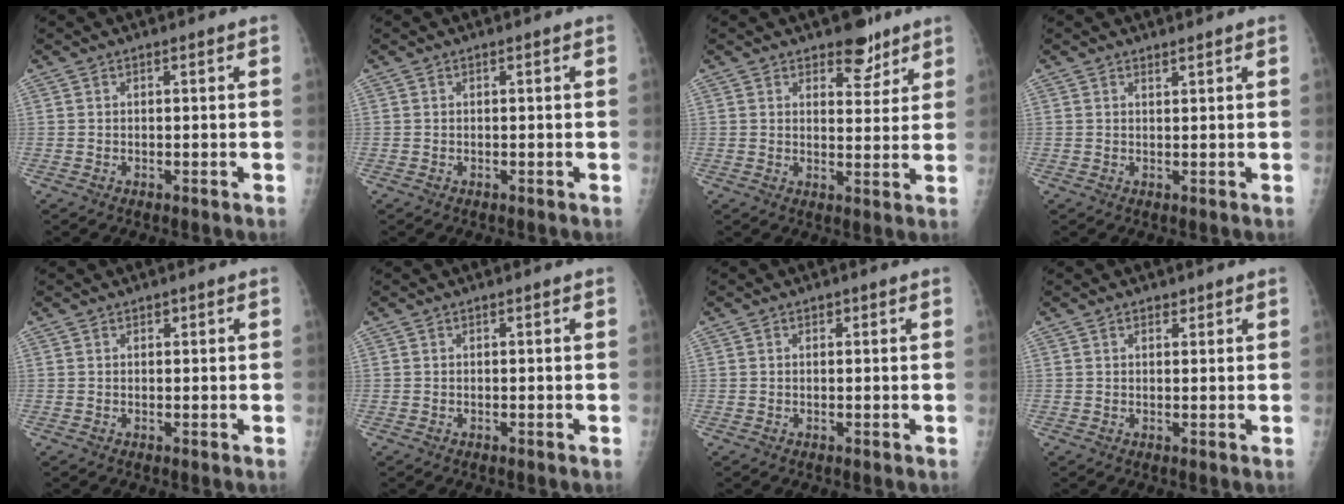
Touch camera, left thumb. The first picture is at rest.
{"total": 0.0}
{"total": 6.1, "force": [4.5, 3.1, 2.7], "torque": [-0.004, -0.028, 0.064]}
{"total": 0.9, "force": [0.9, 0.2, 0.2], "torque": [0.000, -0.008, 0.014]}
{"total": 0.9, "force": [0.6, 0.5, 0.4], "torque": [0.002, -0.003, 0.006]}
{"total": 0.0}
{"total": 0.7, "force": [0.4, 0.5, 0.4], "torque": [-0.002, -0.002, 0.005]}
{"total": 1.7, "force": [1.2, 0.9, 0.7], "torque": [0.001, -0.006, 0.015]}